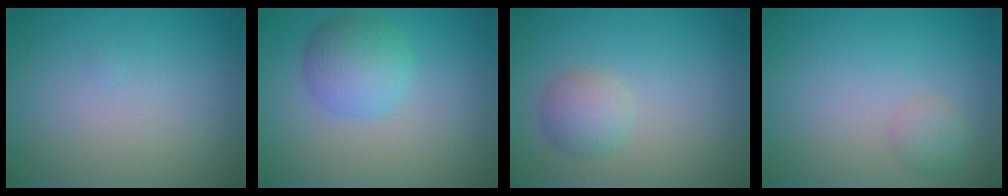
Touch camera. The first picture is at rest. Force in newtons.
{"total": 4.0, "press": 4.0, "slide": 0.1}
{"total": 2.3, "press": 2.3, "slide": 0.0}
{"total": 1.4, "press": 1.4, "slide": 0.0}